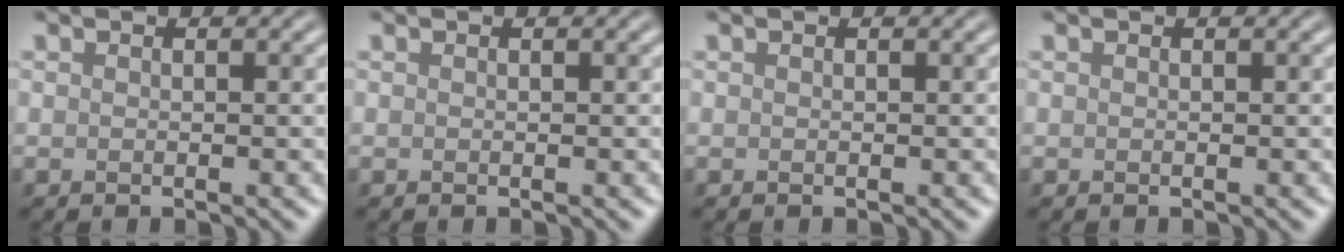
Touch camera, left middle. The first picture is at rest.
{"total": 0.0}
{"total": 0.0}
{"total": 0.0}